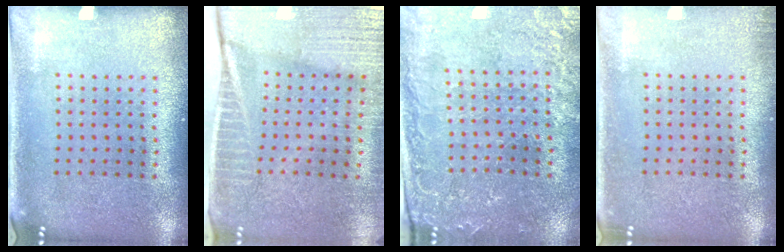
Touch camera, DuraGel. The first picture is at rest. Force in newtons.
{"total": 4.1, "press": 3.6, "slide": 1.9}
{"total": 0.7, "press": 0.6, "slide": 0.4}
{"total": 0.9, "press": 0.9, "slide": 0.2}